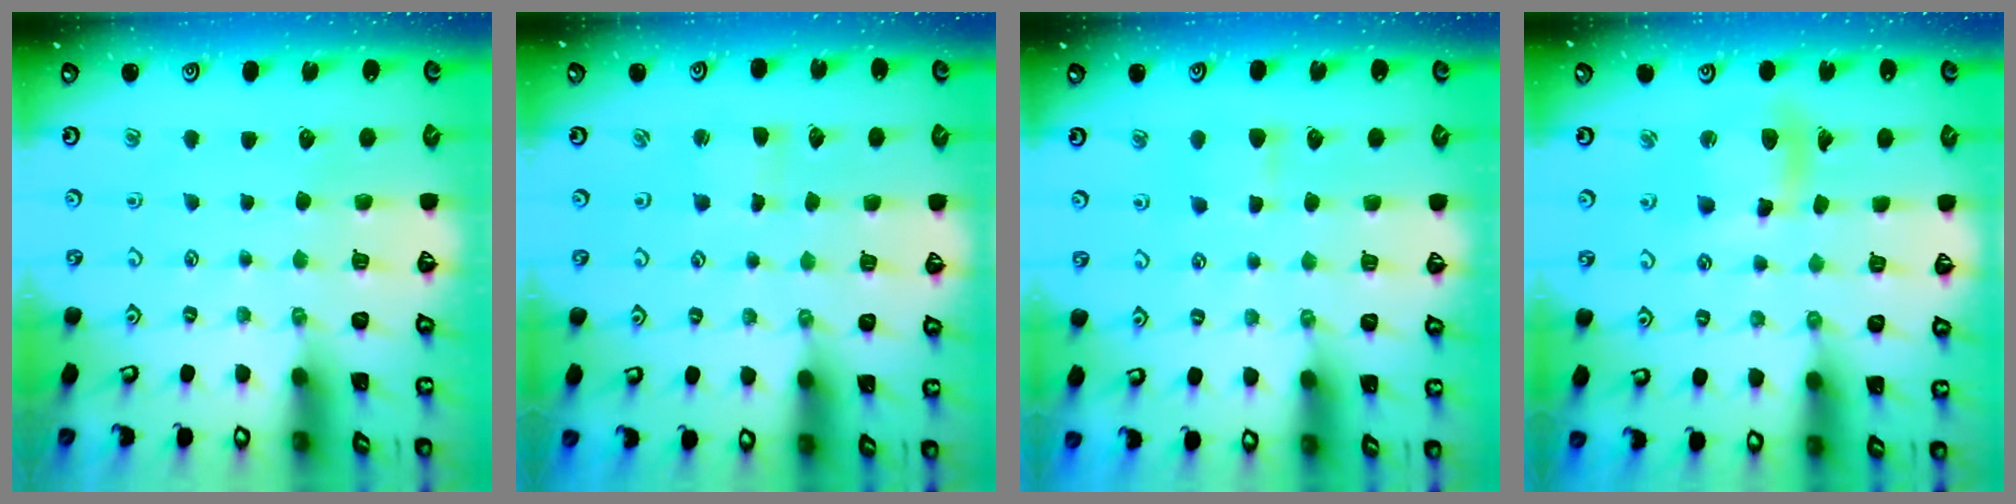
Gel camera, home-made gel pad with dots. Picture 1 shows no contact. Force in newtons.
{"total": 1.7, "press": 1.7, "slide": 0.2}
{"total": 4.5, "press": 4.4, "slide": 0.9}
{"total": 11.5, "press": 11.4, "slide": 1.7}